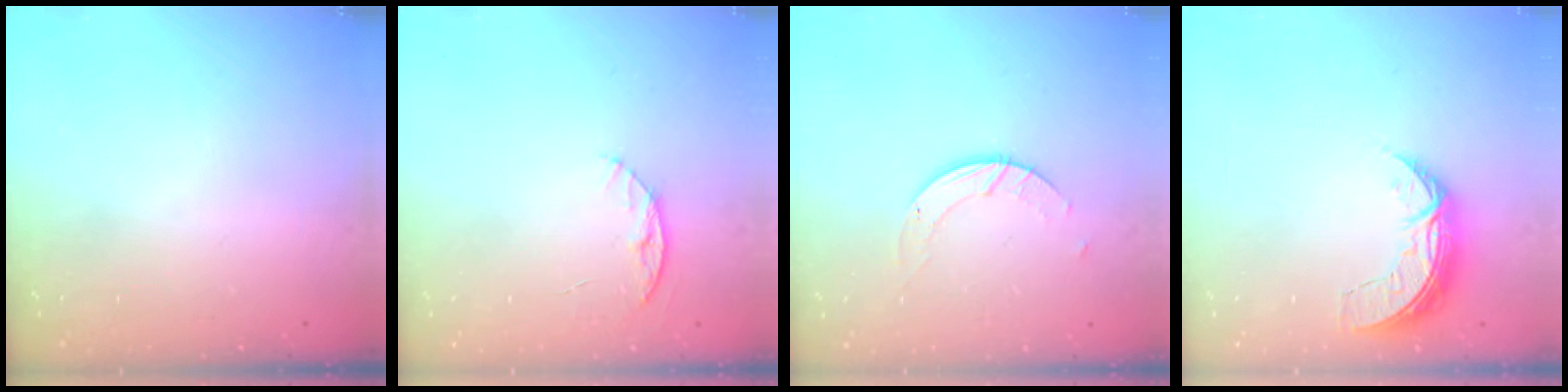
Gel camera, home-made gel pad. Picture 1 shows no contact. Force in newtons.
{"total": 5.6, "press": 5.6, "slide": 0.6}
{"total": 3.0, "press": 3.0, "slide": 0.3}
{"total": 7.3, "press": 7.3, "slide": 0.6}